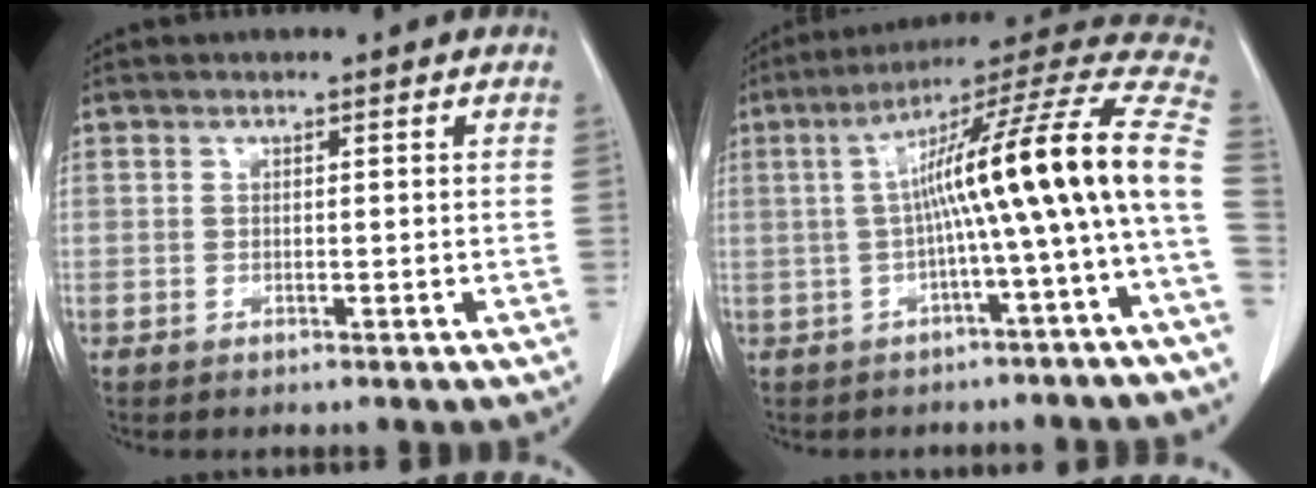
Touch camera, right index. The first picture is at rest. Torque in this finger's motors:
{"motor_torque": [1.63, -0.51, 0.74, 0.21]}